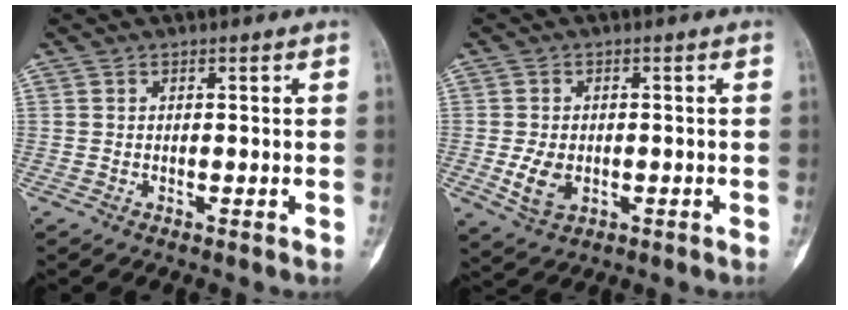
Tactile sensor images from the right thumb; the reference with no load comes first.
{"total": 5.5, "force": [-1.1, 3.7, 3.9], "torque": [-0.069, -0.003, -0.012]}